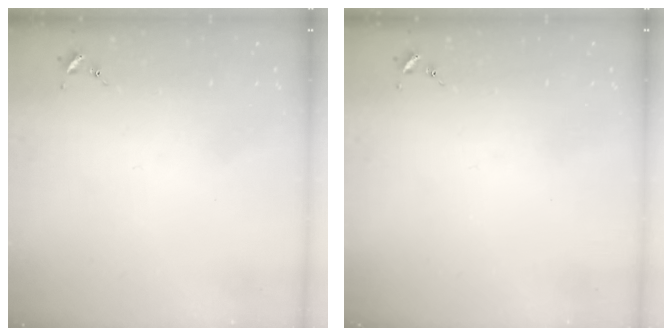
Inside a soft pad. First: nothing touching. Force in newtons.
{"total": 0.0}